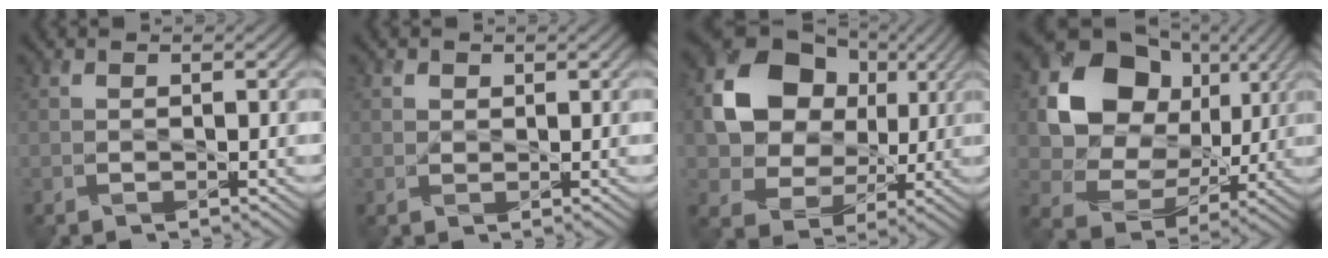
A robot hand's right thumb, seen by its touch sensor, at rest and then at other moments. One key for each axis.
{"total": 1.0, "fx": 0.7, "fy": 0.7, "fz": 0.2, "tx": -0.003, "ty": -0.003, "tz": 0.013}
{"total": 13.8, "fx": 3.2, "fy": 11.0, "fz": 7.7, "tx": -0.170, "ty": 0.008, "tz": 0.048}
{"total": 14.5, "fx": 4.2, "fy": 11.5, "fz": 7.7, "tx": -0.172, "ty": 0.003, "tz": 0.074}